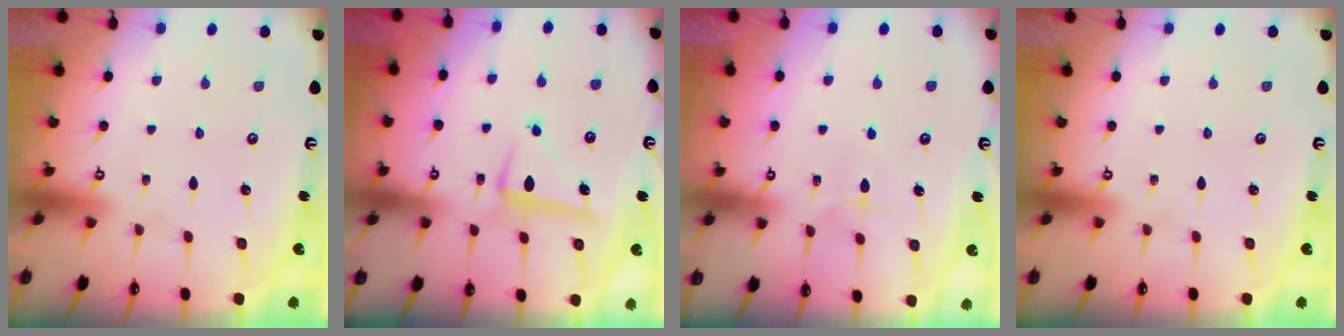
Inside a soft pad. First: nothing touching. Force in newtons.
{"total": 7.0, "press": 6.8, "slide": 1.3}
{"total": 6.9, "press": 6.9, "slide": 0.6}
{"total": 0.0}